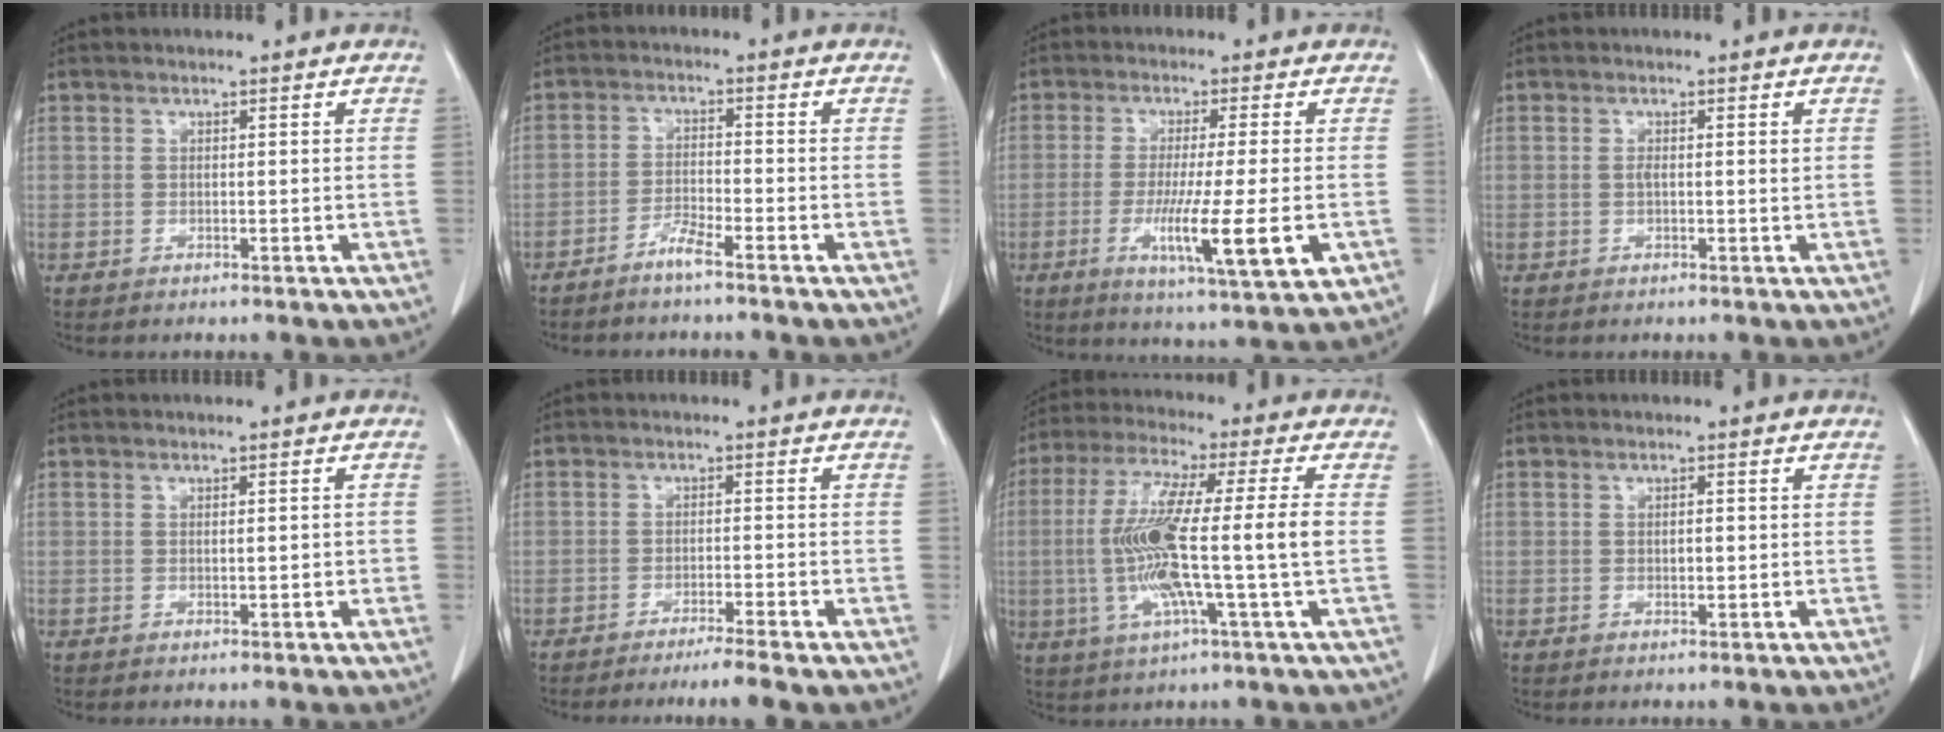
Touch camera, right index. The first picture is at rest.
{"total": 3.1, "force": [-2.6, -0.1, 1.7], "torque": [-0.035, -0.004, -0.055]}
{"total": 11.8, "force": [-3.2, 0.2, 11.4], "torque": [-0.193, -0.034, -0.052]}
{"total": 1.7, "force": [0.2, 0.5, 1.6], "torque": [-0.031, 0.004, 0.003]}
{"total": 1.5, "force": [-0.2, 0.4, 1.4], "torque": [-0.022, 0.001, 0.000]}
{"total": 4.2, "force": [-3.2, -0.6, 2.5], "torque": [-0.037, -0.007, -0.053]}
{"total": 14.7, "force": [-1.4, -0.2, 14.6], "torque": [-0.288, 0.004, -0.031]}
{"total": 4.6, "force": [0.1, 2.7, 3.8], "torque": [-0.049, 0.001, 0.009]}